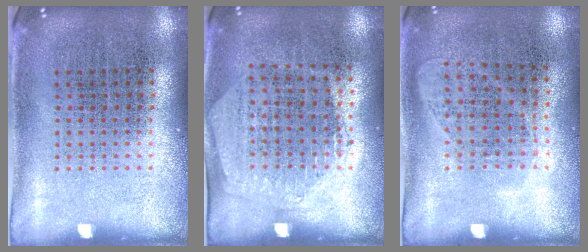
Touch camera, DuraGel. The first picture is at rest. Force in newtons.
{"total": 1.4, "press": 1.2, "slide": 0.6}
{"total": 1.0, "press": 0.9, "slide": 0.4}